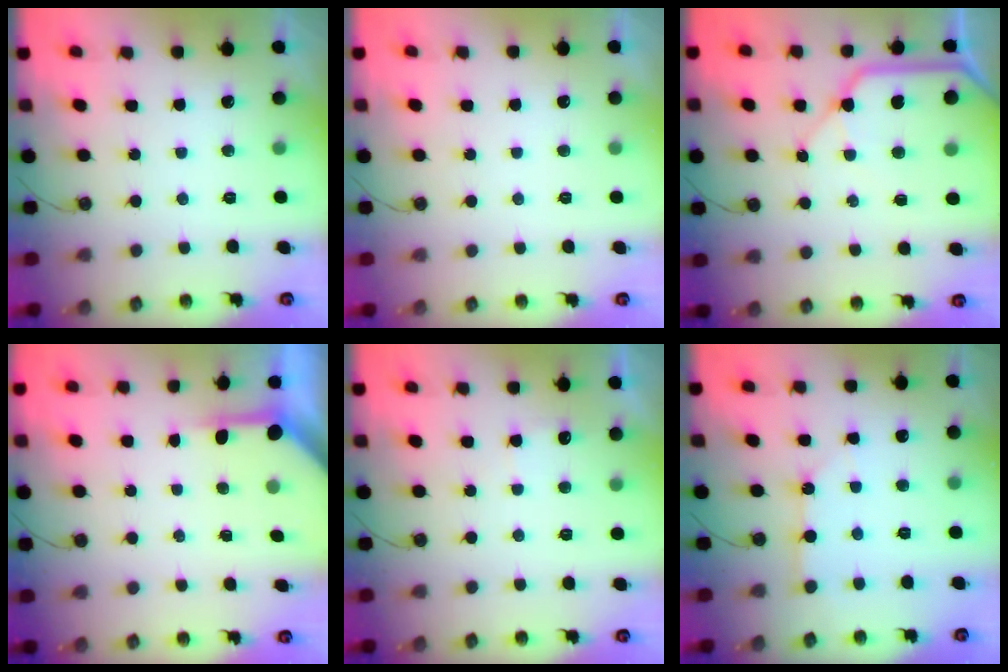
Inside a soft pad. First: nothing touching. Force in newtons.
{"total": 0.0}
{"total": 10.2, "press": 10.1, "slide": 1.4}
{"total": 3.8, "press": 3.8, "slide": 0.5}
{"total": 3.4, "press": 3.4, "slide": 0.5}
{"total": 2.6, "press": 2.6, "slide": 0.1}